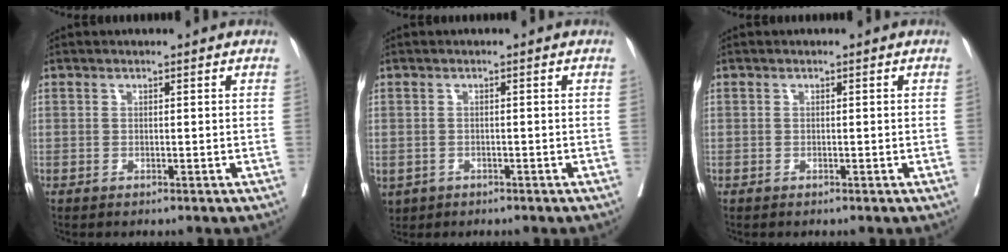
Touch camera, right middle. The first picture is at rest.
{"total": 4.5, "force": [-2.3, 3.5, 1.5], "torque": [-0.042, -0.003, -0.031]}
{"total": 0.0}